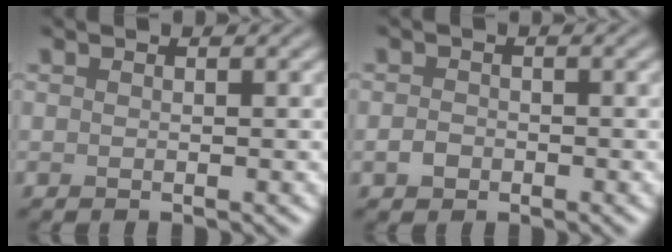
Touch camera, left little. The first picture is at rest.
{"total": 1.2, "force": [-0.5, 1.0, 0.5], "torque": [-0.009, -0.002, -0.012]}